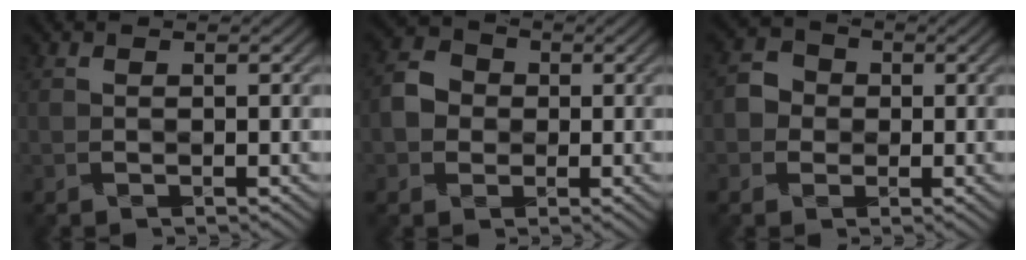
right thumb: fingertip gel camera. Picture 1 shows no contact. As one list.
[{"total": 4.4, "force": [-0.5, 4.0, 1.7], "torque": [-0.039, 0.009, -0.020]}, {"total": 3.4, "force": [-0.5, 3.2, 0.9], "torque": [-0.019, 0.007, -0.022]}]